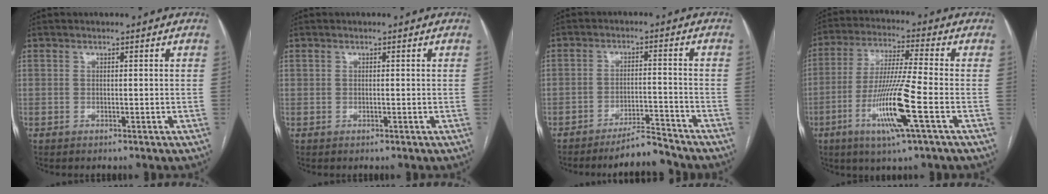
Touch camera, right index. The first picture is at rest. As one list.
[{"total": 0.0}, {"total": 5.6, "force": [-5.3, 0.3, 1.5], "torque": [-0.019, -0.004, -0.091]}, {"total": 12.6, "force": [-4.4, -0.7, 11.8], "torque": [-0.236, -0.018, -0.088]}]